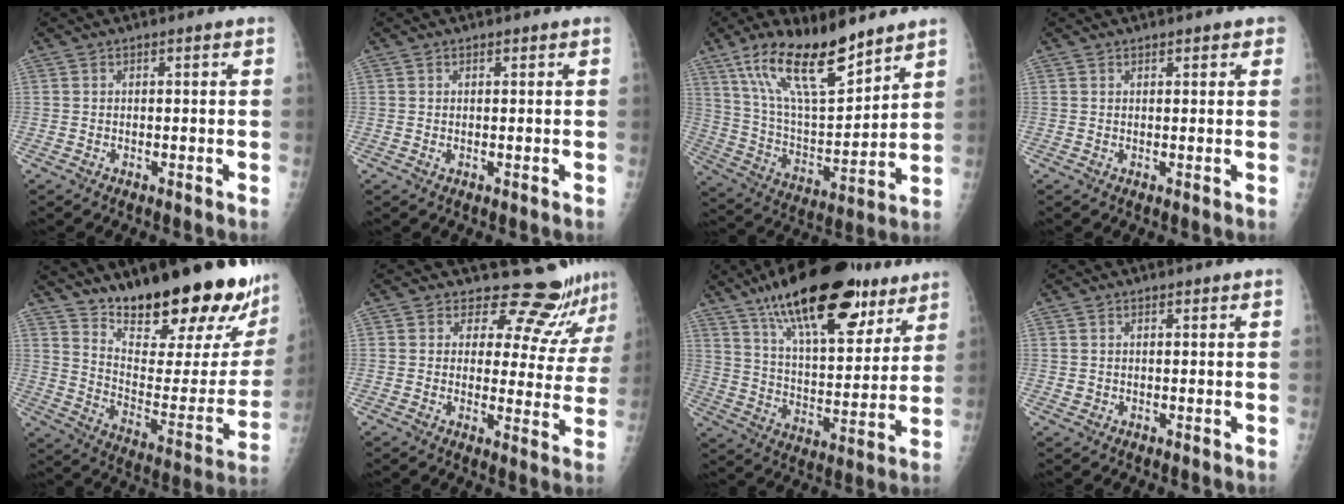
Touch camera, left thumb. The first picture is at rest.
{"total": 0.5, "force": [0.3, 0.3, 0.3], "torque": [-0.004, -0.002, 0.004]}
{"total": 19.5, "force": [13.3, 6.2, 12.9], "torque": [-0.202, -0.065, 0.249]}
{"total": 1.8, "force": [1.2, 0.9, 0.9], "torque": [0.005, -0.003, 0.010]}
{"total": 28.7, "force": [21.4, 8.7, 17.1], "torque": [-0.224, -0.117, 0.313]}
{"total": 12.5, "force": [11.7, 3.9, 2.2], "torque": [0.016, -0.090, 0.127]}
{"total": 26.2, "force": [16.4, 10.4, 17.6], "torque": [-0.248, -0.040, 0.263]}
{"total": 0.9, "force": [0.4, 0.8, 0.2], "torque": [0.004, -0.001, 0.005]}